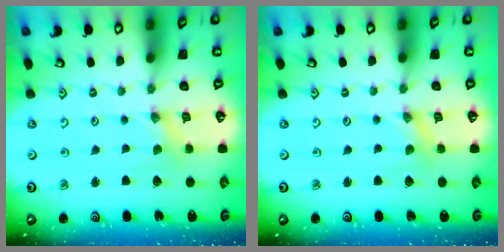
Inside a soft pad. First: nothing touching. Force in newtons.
{"total": 1.1, "press": 1.1, "slide": 0.2}